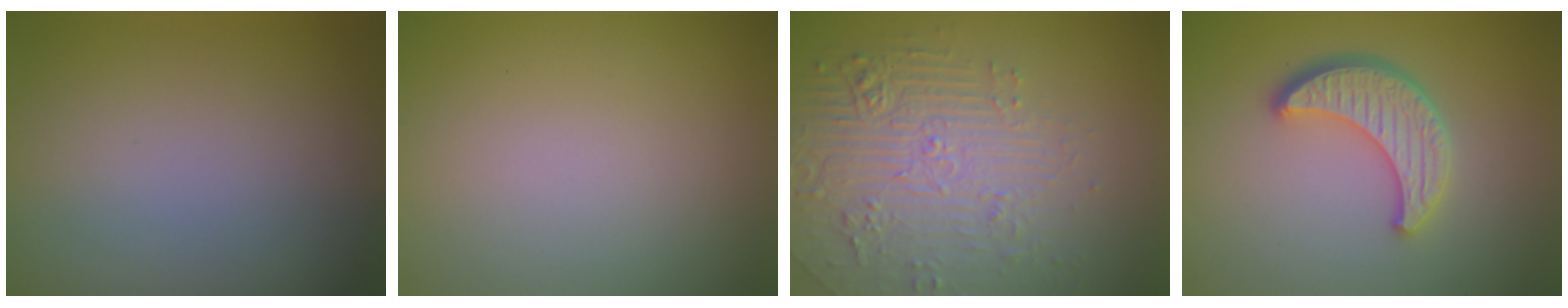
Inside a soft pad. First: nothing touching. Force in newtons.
{"total": 0.0}
{"total": 4.5, "press": 4.2, "slide": 1.7}
{"total": 4.6, "press": 3.8, "slide": 2.5}